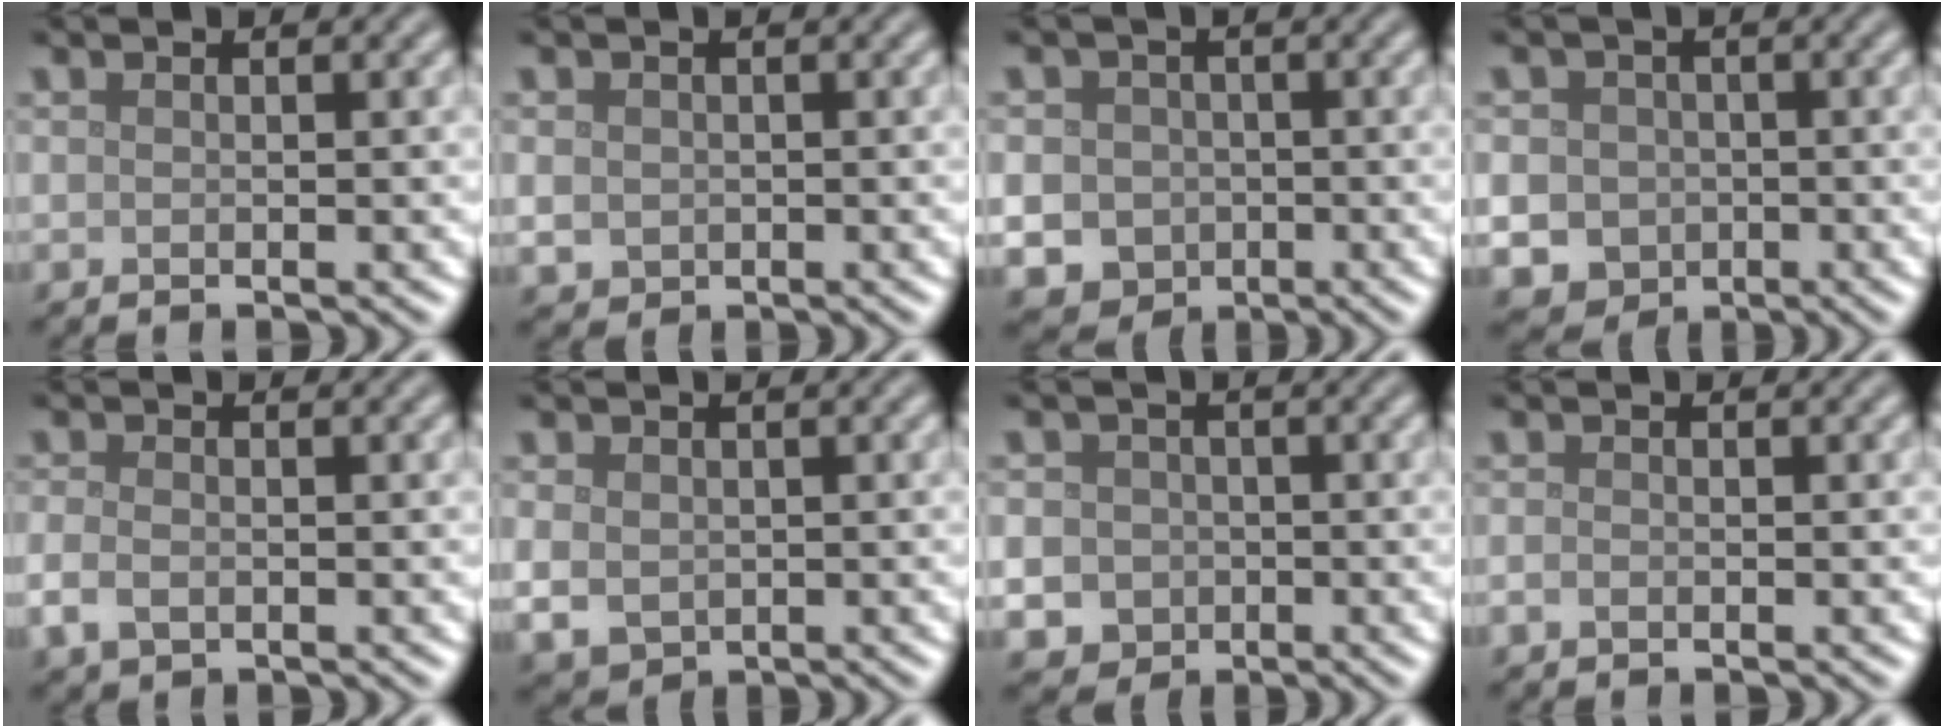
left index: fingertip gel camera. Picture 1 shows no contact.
{"total": 1.6, "force": [0.0, 1.5, 0.6], "torque": [-0.012, -0.005, 0.000]}
{"total": 8.5, "force": [-1.6, 8.0, 2.3], "torque": [-0.052, -0.006, -0.060]}
{"total": 7.9, "force": [-1.2, 7.5, 2.2], "torque": [-0.050, -0.004, -0.054]}
{"total": 2.3, "force": [-0.8, 1.6, 1.5], "torque": [-0.035, -0.006, -0.019]}
{"total": 2.5, "force": [0.0, 2.1, 1.4], "torque": [-0.031, -0.007, 0.004]}
{"total": 7.2, "force": [-1.3, 6.8, 1.9], "torque": [-0.038, -0.005, -0.052]}
{"total": 0.7, "force": [-0.4, 0.5, 0.4], "torque": [-0.007, -0.003, -0.008]}